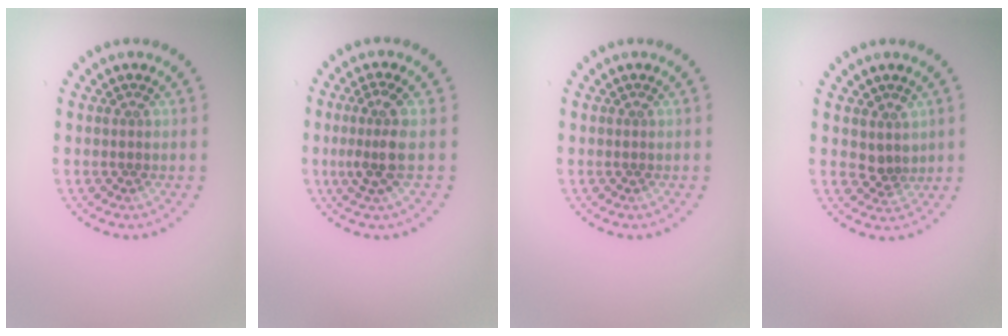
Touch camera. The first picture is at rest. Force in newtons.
{"total": 2.7, "press": 2.2, "slide": 1.7}
{"total": 0.0}
{"total": 1.9, "press": 1.5, "slide": 1.2}